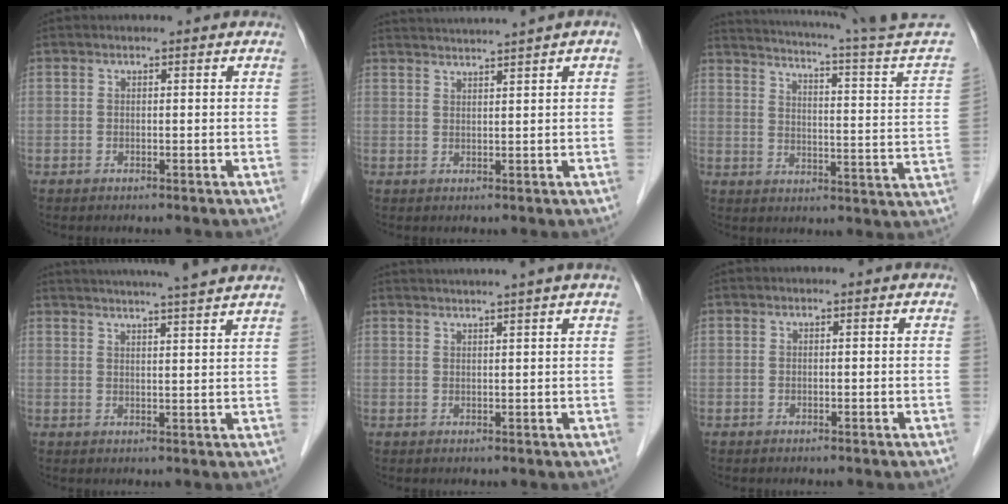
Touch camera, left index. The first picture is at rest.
{"total": 5.6, "force": [4.8, -1.6, 2.3], "torque": [-0.034, 0.015, 0.077]}
{"total": 18.5, "force": [15.9, -3.2, 8.9], "torque": [-0.154, -0.081, 0.192]}
{"total": 15.1, "force": [13.7, -1.0, 6.4], "torque": [-0.108, -0.004, 0.174]}
{"total": 8.0, "force": [7.0, -1.9, 3.2], "torque": [-0.036, 0.013, 0.084]}
{"total": 0.0}